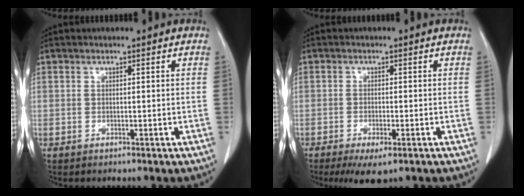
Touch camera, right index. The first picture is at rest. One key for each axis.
{"total": 4.8, "fx": -2.9, "fy": 1.2, "fz": 3.7, "tx": -0.059, "ty": -0.011, "tz": -0.042}